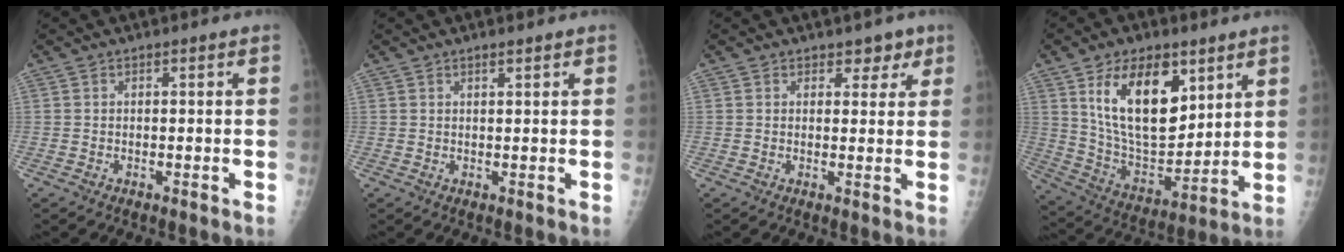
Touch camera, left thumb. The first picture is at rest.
{"total": 1.1, "force": [0.9, 0.1, 0.7], "torque": [-0.007, -0.005, 0.016]}
{"total": 3.2, "force": [2.2, 2.1, 1.2], "torque": [0.014, -0.010, 0.026]}
{"total": 18.9, "force": [8.5, 10.0, 13.6], "torque": [-0.187, -0.049, 0.165]}